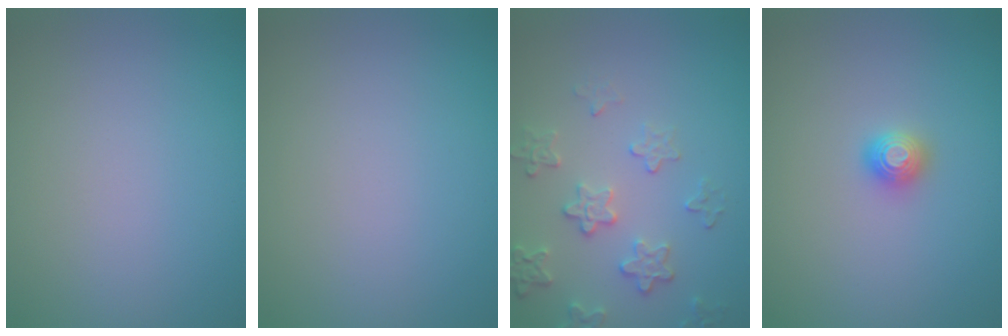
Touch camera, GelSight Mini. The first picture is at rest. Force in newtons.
{"total": 0.0}
{"total": 3.1, "press": 2.9, "slide": 1.2}
{"total": 1.2, "press": 1.2, "slide": 0.3}